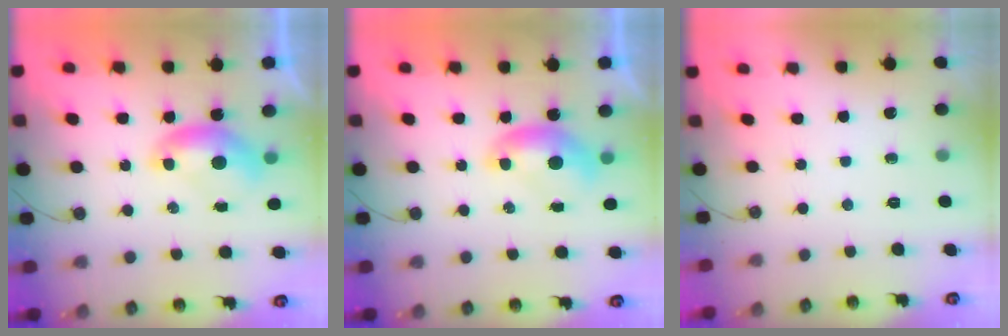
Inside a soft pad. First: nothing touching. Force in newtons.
{"total": 0.0}
{"total": 0.0}